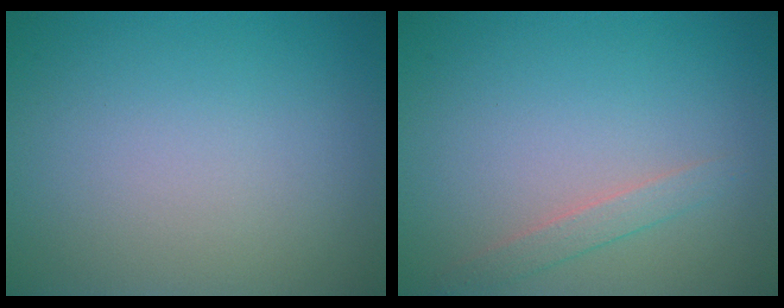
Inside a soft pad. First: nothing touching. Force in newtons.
{"total": 1.4, "press": 1.4, "slide": 0.1}